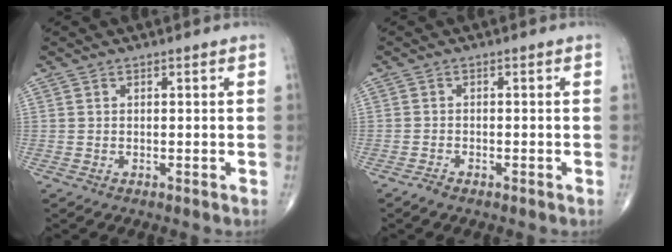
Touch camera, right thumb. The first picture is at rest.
{"total": 1.2, "force": [-1.1, 0.4, 0.5], "torque": [-0.017, 0.001, -0.022]}